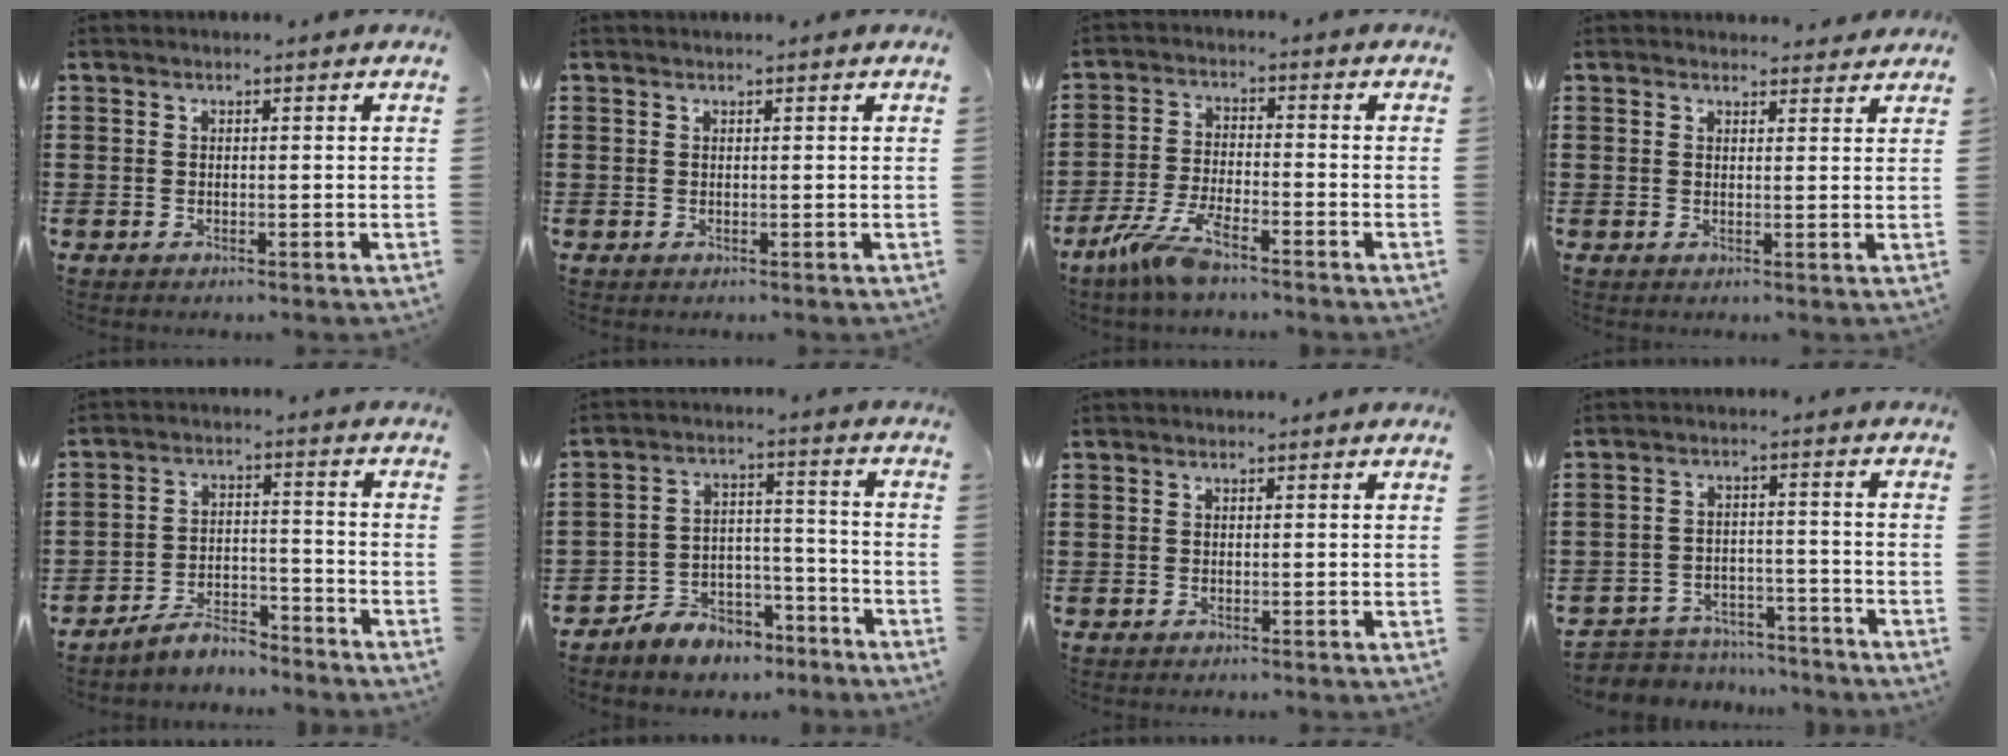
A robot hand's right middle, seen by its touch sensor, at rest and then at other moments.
{"total": 0.0}
{"total": 6.8, "force": [-5.1, 0.8, 4.4], "torque": [-0.105, -0.016, -0.098]}
{"total": 1.7, "force": [1.6, 0.4, -0.1], "torque": [0.006, 0.000, 0.030]}
{"total": 5.4, "force": [-5.2, 0.8, 1.0], "torque": [-0.019, 0.007, -0.102]}
{"total": 5.5, "force": [-5.1, 2.0, 0.4], "torque": [-0.011, 0.014, -0.102]}
{"total": 0.0}
{"total": 4.4, "force": [-4.4, 0.9, -0.1], "torque": [-0.014, 0.004, -0.094]}